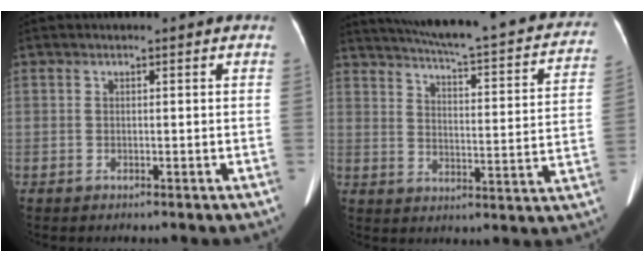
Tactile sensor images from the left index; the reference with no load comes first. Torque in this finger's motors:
{"motor_torque": [0.74, -1.40, 0.01, 0.00]}